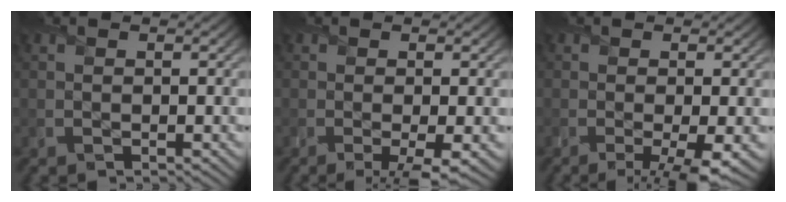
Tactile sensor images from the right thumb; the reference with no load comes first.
{"total": 3.2, "force": [-0.9, 0.6, 3.0], "torque": [-0.056, -0.009, -0.018]}
{"total": 4.7, "force": [-1.5, 1.1, 4.3], "torque": [-0.068, -0.014, -0.024]}